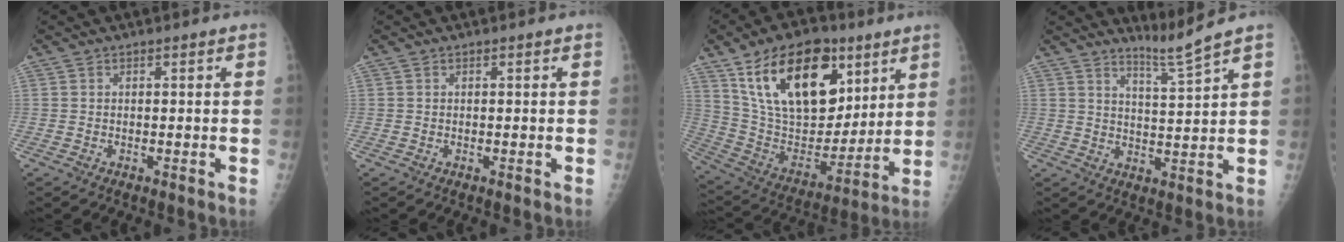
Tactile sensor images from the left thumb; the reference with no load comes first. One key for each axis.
{"total": 0.0}
{"total": 25.8, "fx": 12.5, "fy": 14.9, "fz": 17.0, "tx": -0.259, "ty": -0.034, "tz": 0.226}
{"total": 4.5, "fx": 4.0, "fy": -1.9, "fz": 1.1, "tx": -0.023, "ty": -0.053, "tz": 0.081}